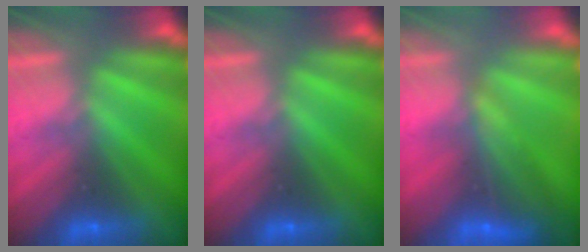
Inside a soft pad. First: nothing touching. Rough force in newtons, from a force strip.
{"total": 0.0}
{"total": 7.5}